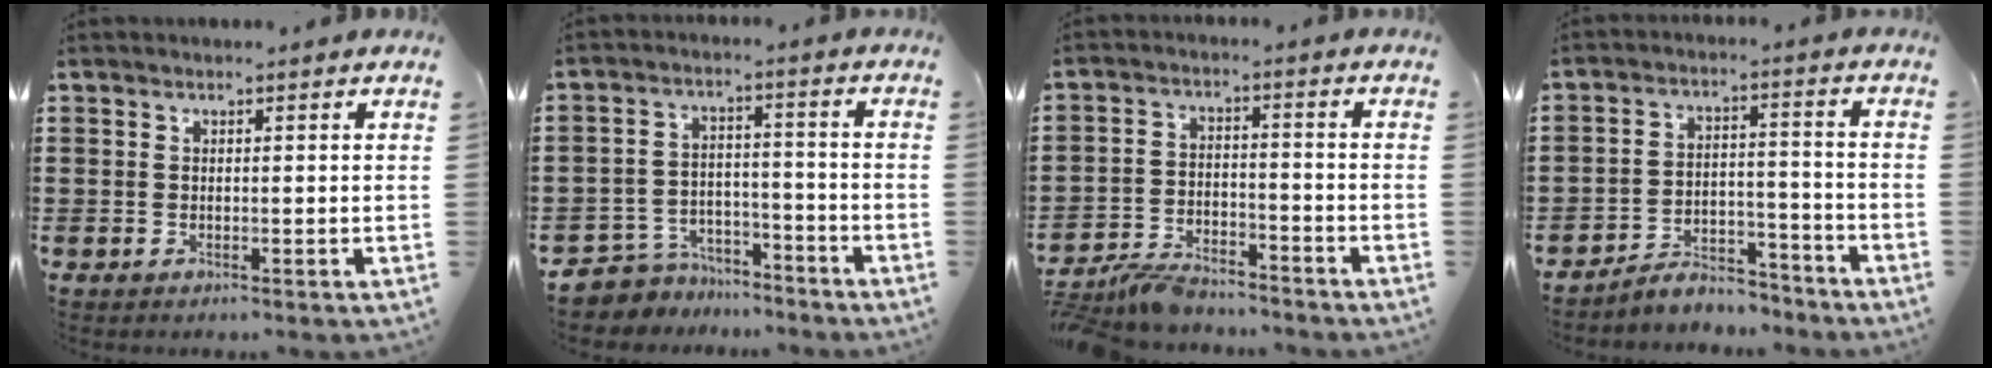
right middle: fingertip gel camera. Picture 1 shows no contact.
{"total": 5.7, "force": [-5.5, 1.4, -0.1], "torque": [-0.009, 0.012, -0.116]}
{"total": 5.3, "force": [-4.9, 1.1, 1.5], "torque": [-0.047, -0.001, -0.101]}
{"total": 5.8, "force": [-5.6, 1.2, 0.9], "torque": [-0.013, 0.014, -0.110]}